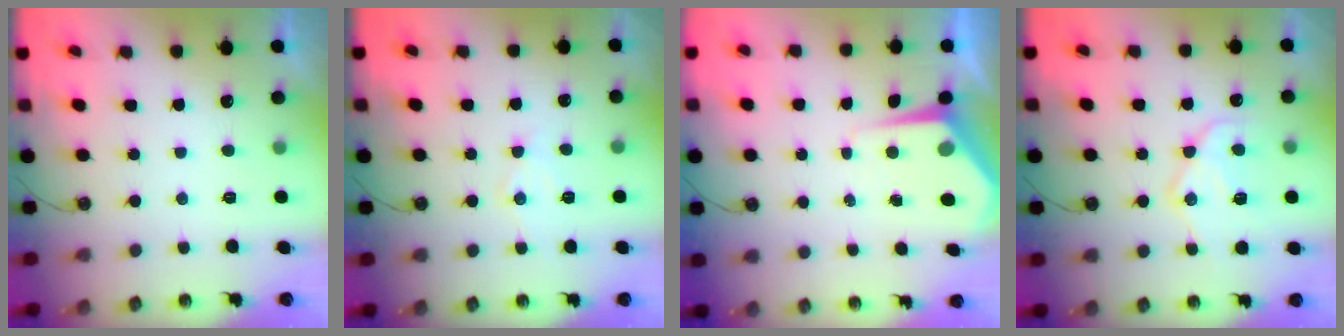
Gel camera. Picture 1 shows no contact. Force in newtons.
{"total": 7.3, "press": 7.3, "slide": 0.6}
{"total": 6.8, "press": 6.8, "slide": 0.5}
{"total": 14.8, "press": 14.7, "slide": 1.5}